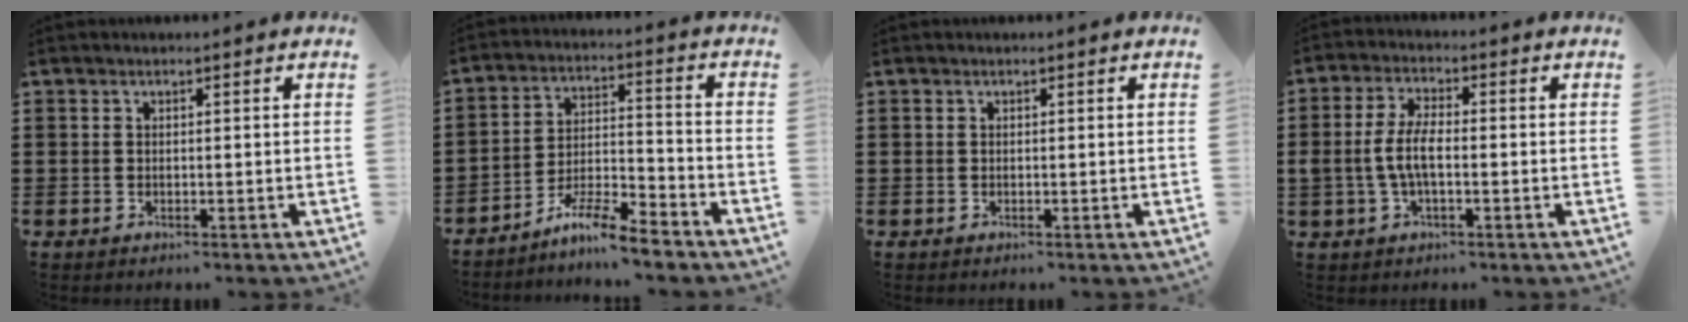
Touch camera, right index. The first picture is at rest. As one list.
[{"total": 7.6, "force": [-6.7, 0.4, 3.6], "torque": [-0.073, 0.005, -0.128]}, {"total": 0.0}, {"total": 5.5, "force": [-0.8, 2.3, 4.9], "torque": [-0.115, -0.001, -0.023]}]